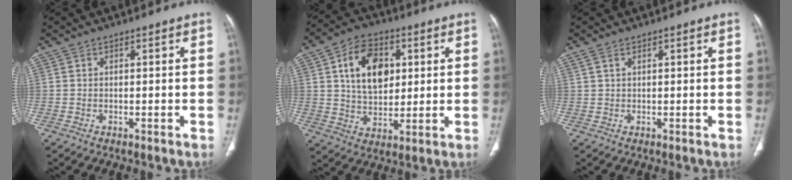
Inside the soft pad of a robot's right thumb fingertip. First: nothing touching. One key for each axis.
{"total": 13.3, "fx": 3.6, "fy": 9.0, "fz": 9.2, "tx": -0.119, "ty": -0.005, "tz": 0.062}
{"total": 1.2, "fx": 0.8, "fy": 0.4, "fz": 0.8, "tx": -0.019, "ty": 0.009, "tz": 0.020}